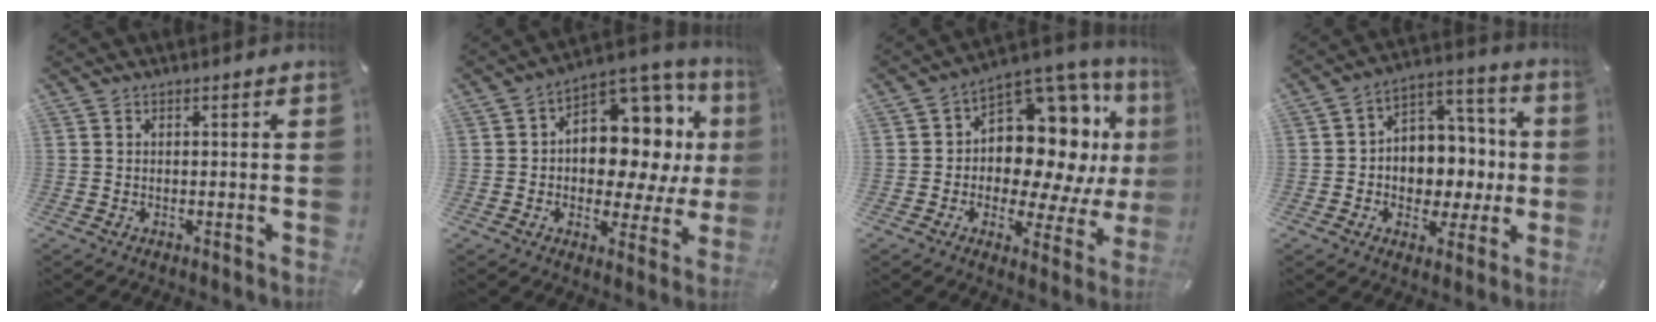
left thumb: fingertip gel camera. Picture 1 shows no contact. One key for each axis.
{"total": 13.1, "fx": 3.0, "fy": 9.6, "fz": 8.3, "tx": -0.100, "ty": -0.045, "tz": 0.057}
{"total": 16.4, "fx": 3.7, "fy": 11.4, "fz": 11.2, "tx": -0.154, "ty": -0.054, "tz": 0.060}
{"total": 9.5, "fx": -1.4, "fy": 8.9, "fz": 3.2, "tx": -0.036, "ty": 0.004, "tz": -0.017}